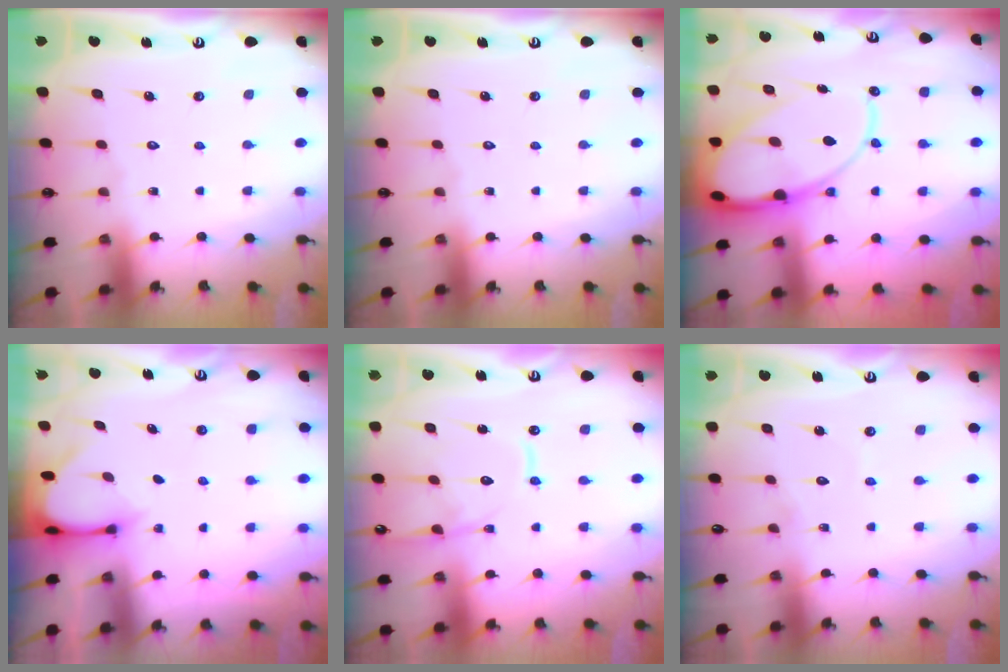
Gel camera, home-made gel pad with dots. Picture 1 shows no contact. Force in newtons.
{"total": 0.0}
{"total": 19.3, "press": 19.2, "slide": 2.0}
{"total": 3.4, "press": 3.4, "slide": 0.3}
{"total": 13.4, "press": 13.4, "slide": 1.2}
{"total": 4.4, "press": 4.4, "slide": 0.3}